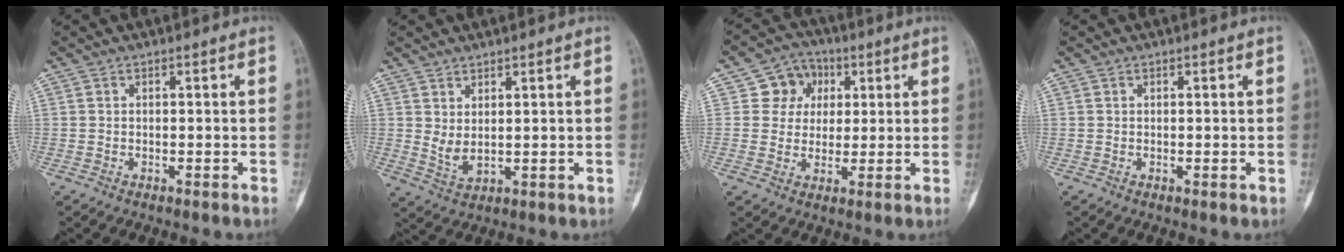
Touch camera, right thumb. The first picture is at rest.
{"total": 3.6, "force": [1.4, 1.6, 3.0], "torque": [-0.055, -0.016, 0.036]}
{"total": 7.7, "force": [2.4, 6.9, 2.4], "torque": [0.004, 0.002, 0.034]}
{"total": 0.0}